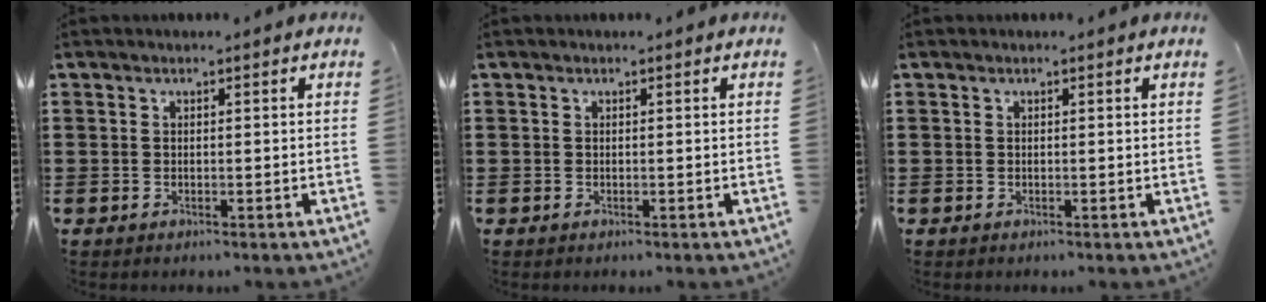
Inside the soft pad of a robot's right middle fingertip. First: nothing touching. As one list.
[{"total": 0.0}, {"total": 0.0}]